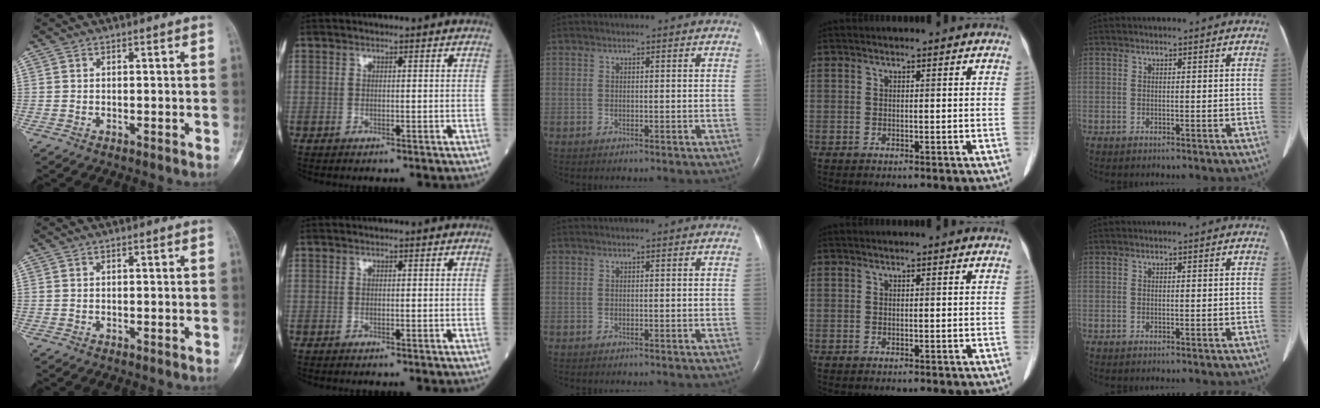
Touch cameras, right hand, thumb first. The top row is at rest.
{}